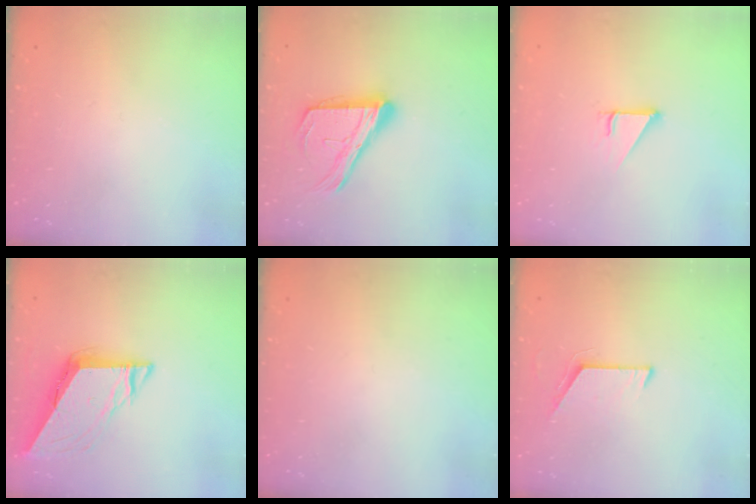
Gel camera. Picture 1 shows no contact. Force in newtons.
{"total": 17.8, "press": 17.7, "slide": 1.9}
{"total": 2.7, "press": 2.7, "slide": 0.3}
{"total": 8.2, "press": 8.2, "slide": 0.6}
{"total": 0.0}
{"total": 5.1, "press": 5.1, "slide": 0.5}